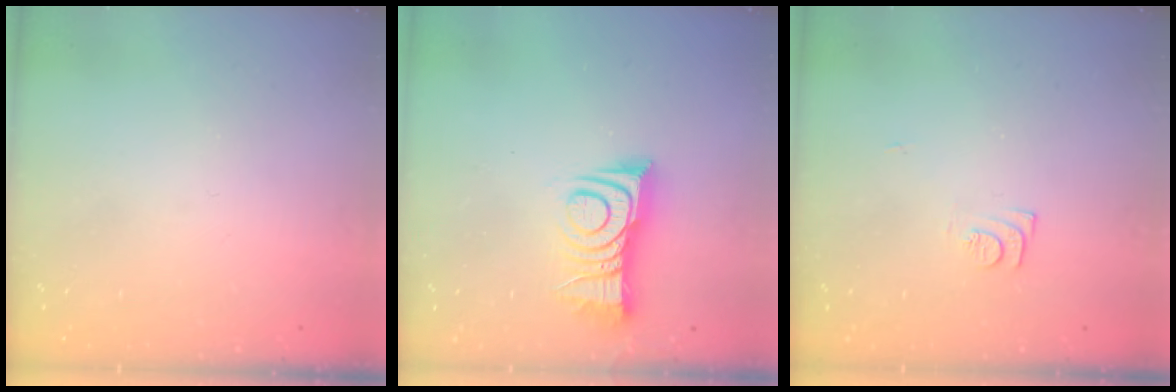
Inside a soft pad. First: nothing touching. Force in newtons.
{"total": 11.2, "press": 11.2, "slide": 0.5}
{"total": 7.0, "press": 7.0, "slide": 0.6}